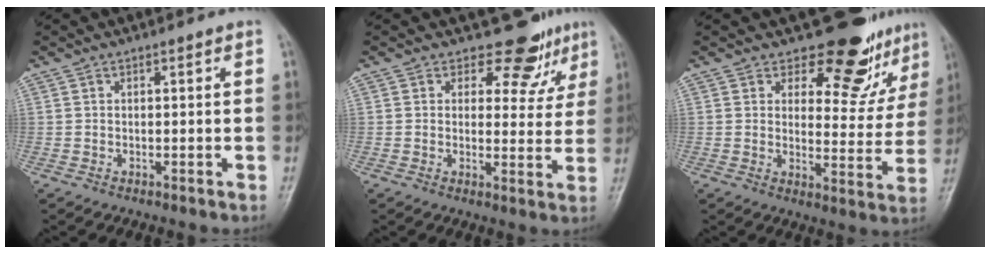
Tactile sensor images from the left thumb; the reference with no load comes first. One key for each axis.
{"total": 7.0, "fx": 5.3, "fy": 4.3, "fz": 1.3, "tx": 0.020, "ty": -0.037, "tz": 0.055}
{"total": 12.8, "fx": 10.7, "fy": 5.9, "fz": 3.7, "tx": 0.001, "ty": -0.089, "tz": 0.123}